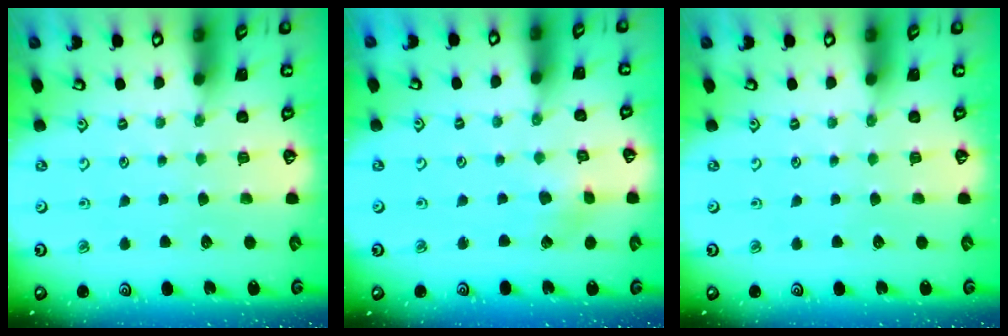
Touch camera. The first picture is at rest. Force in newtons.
{"total": 2.7, "press": 2.7, "slide": 0.1}
{"total": 0.0}